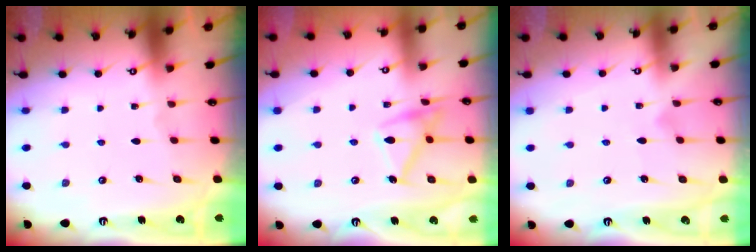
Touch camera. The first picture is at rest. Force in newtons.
{"total": 15.6, "press": 15.6, "slide": 0.9}
{"total": 3.8, "press": 3.8, "slide": 0.2}